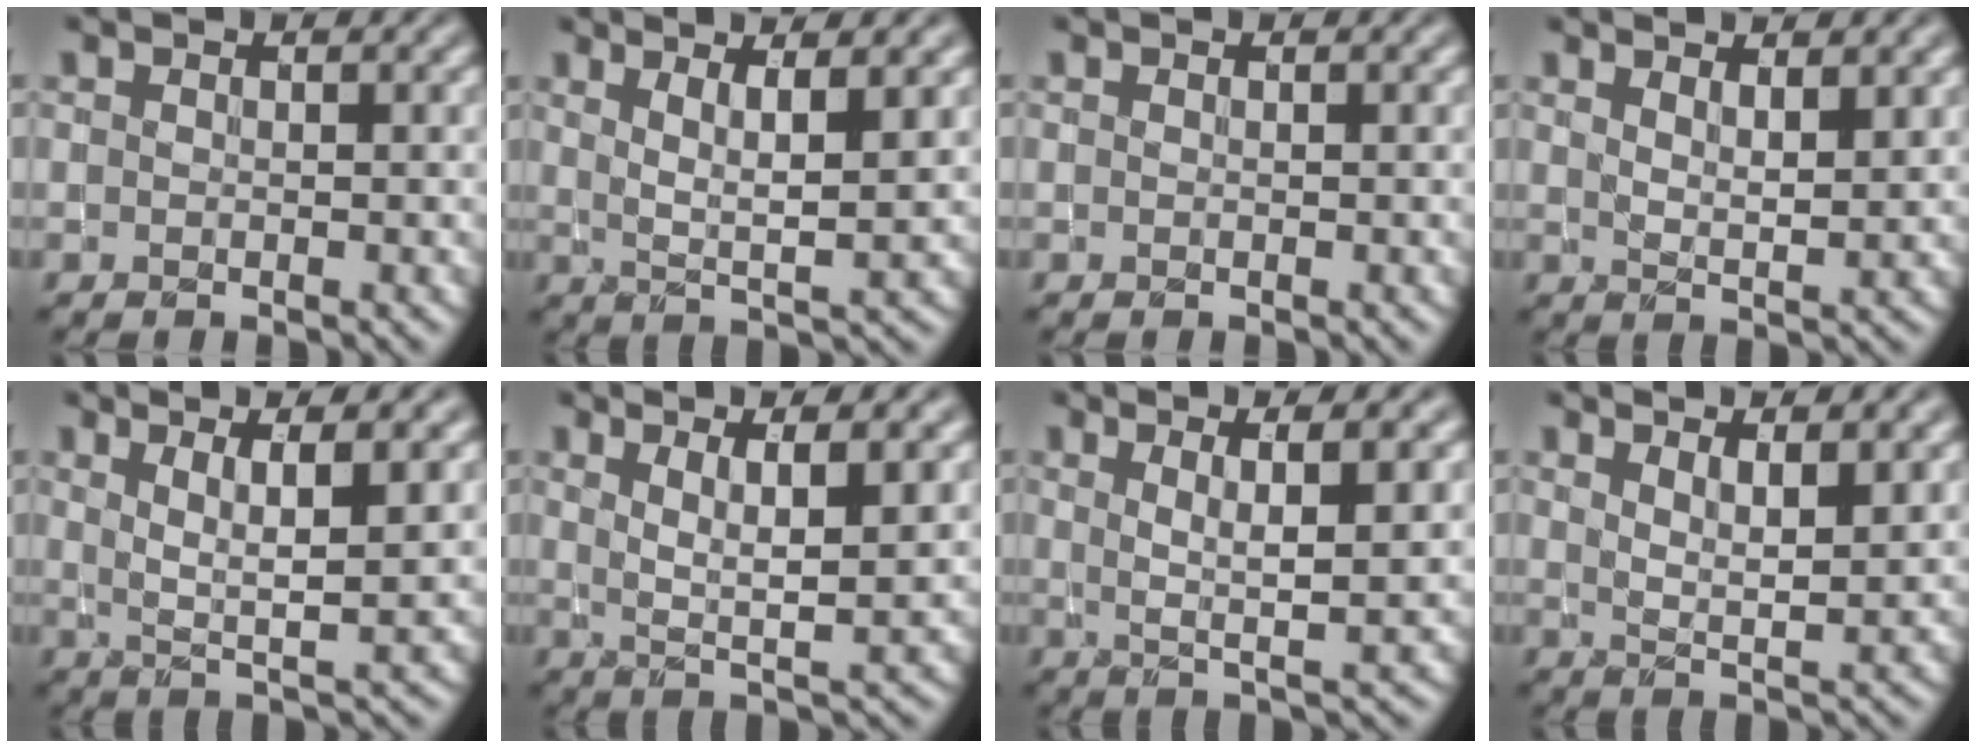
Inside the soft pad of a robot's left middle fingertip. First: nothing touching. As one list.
[{"total": 3.9, "force": [1.8, 0.7, 3.4], "torque": [-0.061, -0.009, 0.033]}, {"total": 0.0}, {"total": 2.8, "force": [2.0, 0.7, 1.8], "torque": [-0.022, -0.002, 0.033]}, {"total": 4.4, "force": [1.8, 0.8, 4.0], "torque": [-0.069, -0.006, 0.035]}, {"total": 4.5, "force": [1.9, 0.9, 4.0], "torque": [-0.070, -0.009, 0.036]}, {"total": 4.7, "force": [1.6, 0.8, 4.4], "torque": [-0.073, -0.004, 0.029]}, {"total": 3.7, "force": [2.5, 0.9, 2.6], "torque": [-0.040, -0.001, 0.037]}]